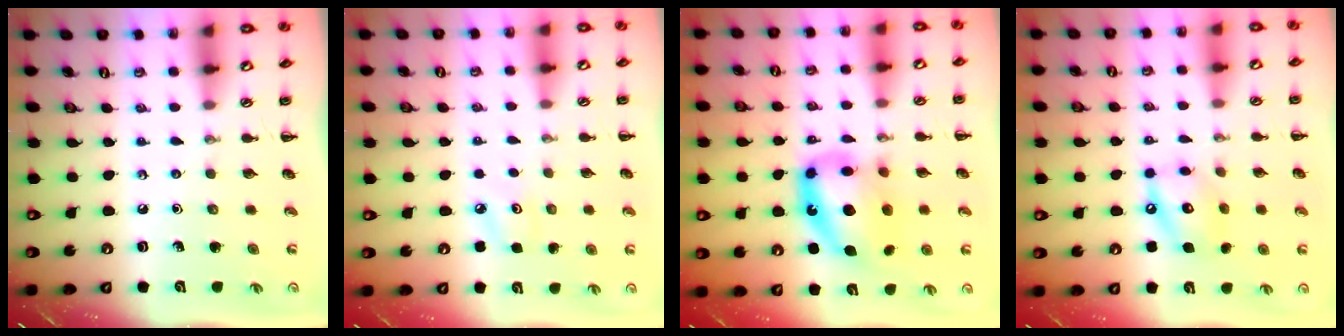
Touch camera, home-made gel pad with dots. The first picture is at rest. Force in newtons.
{"total": 6.7, "press": 6.5, "slide": 1.8}
{"total": 14.0, "press": 13.6, "slide": 3.3}
{"total": 11.5, "press": 11.3, "slide": 2.0}